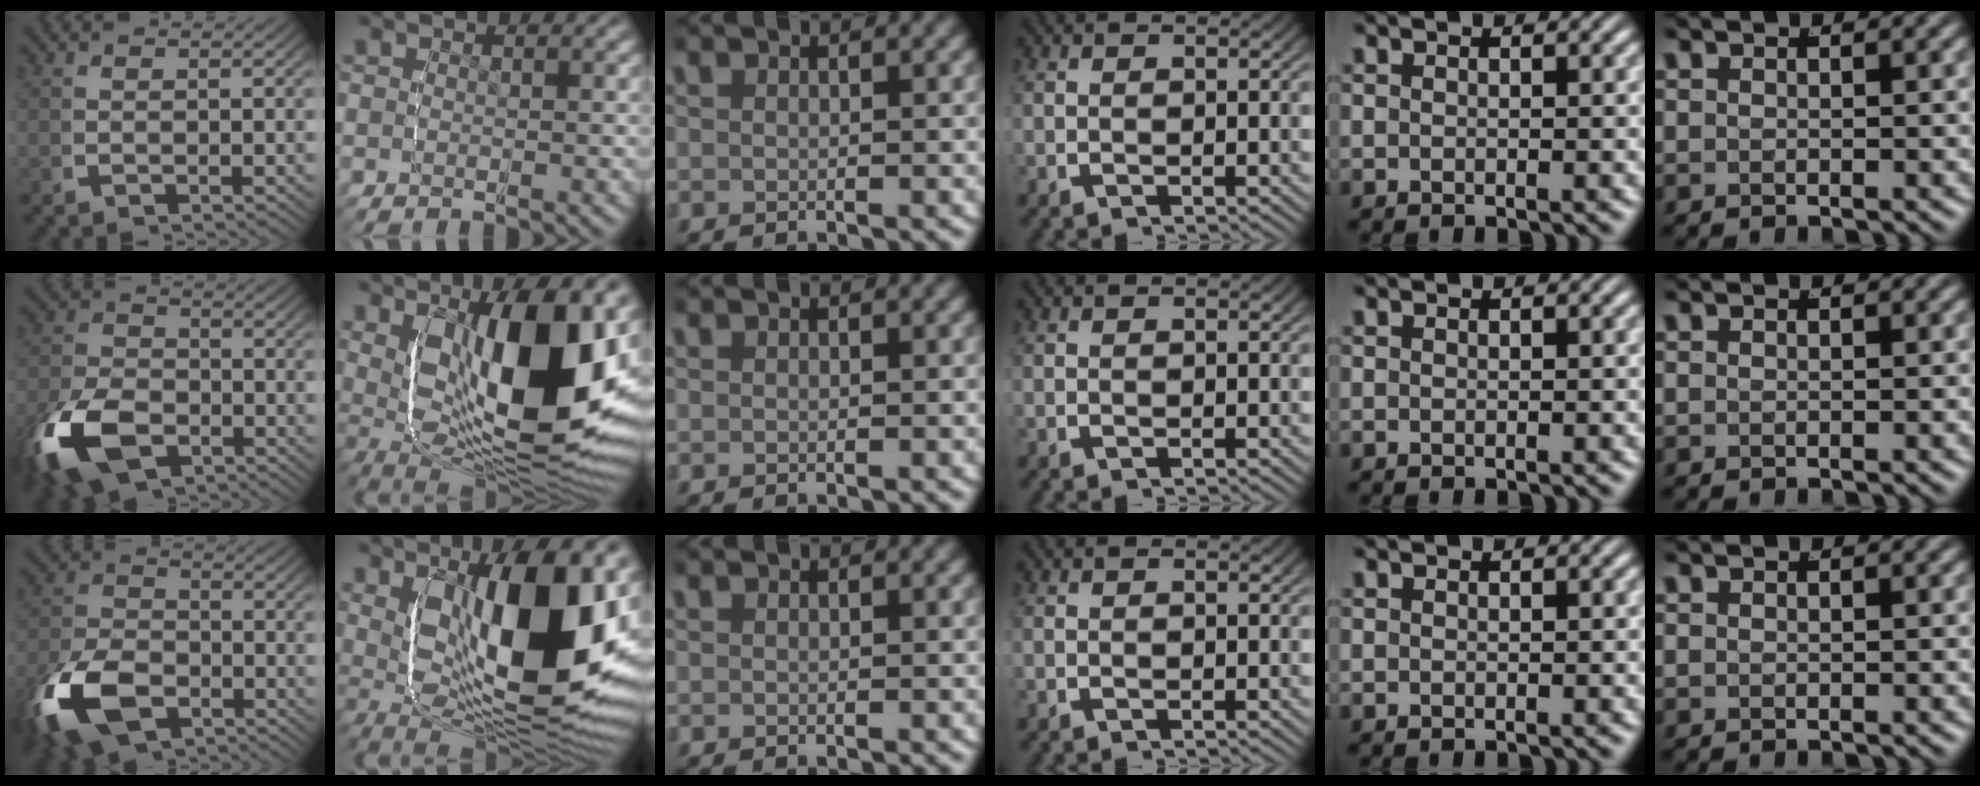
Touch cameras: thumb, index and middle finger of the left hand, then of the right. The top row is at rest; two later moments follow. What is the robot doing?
{"motion": "lift_and_place", "object": "markers"}